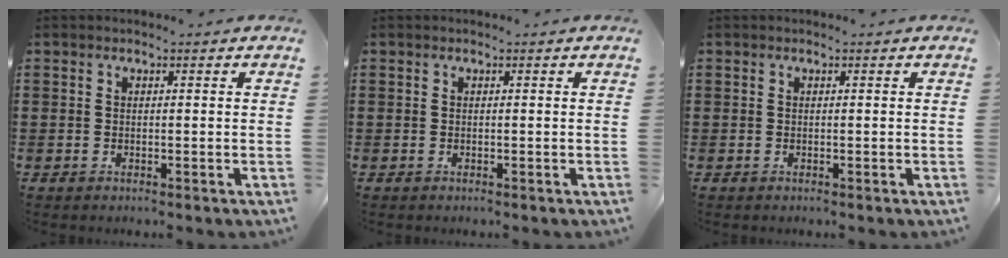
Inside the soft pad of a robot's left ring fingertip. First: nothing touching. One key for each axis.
{"total": 0.0}
{"total": 0.0}